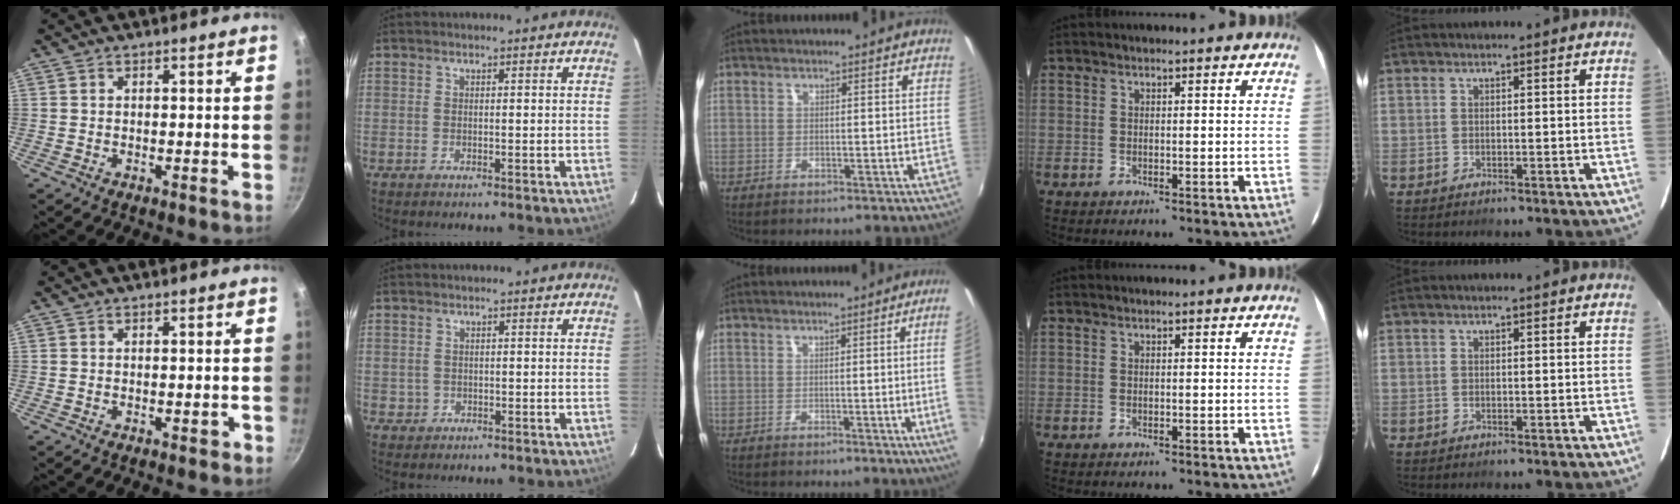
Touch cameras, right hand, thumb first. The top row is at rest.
{"thumb": {"total": 1.0, "force": [-0.5, 0.5, 0.7], "torque": [-0.003, 0.006, -0.005]}, "index": {"total": 1.4, "force": [-0.1, 1.4, 0.0], "torque": [0.003, 0.006, 0.003]}, "middle": {"total": 8.7, "force": [-0.1, -1.3, 8.6], "torque": [-0.093, -0.003, 0.001]}}